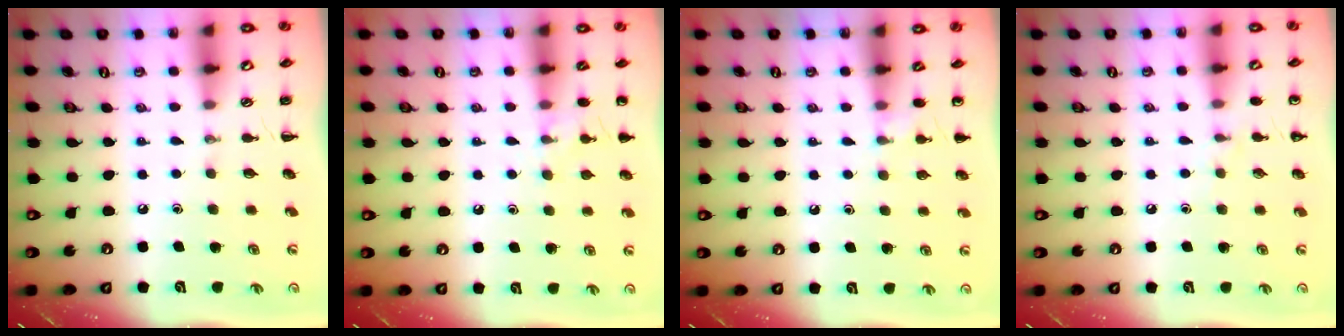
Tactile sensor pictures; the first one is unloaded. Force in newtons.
{"total": 8.0, "press": 7.7, "slide": 2.1}
{"total": 5.3, "press": 5.0, "slide": 1.7}
{"total": 4.2, "press": 4.0, "slide": 1.3}